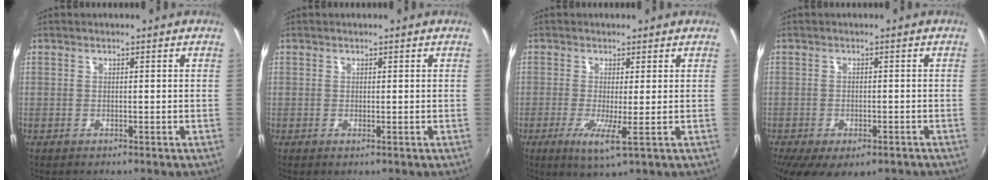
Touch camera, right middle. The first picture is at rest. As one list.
[{"total": 0.0}, {"total": 4.8, "force": [-1.1, -0.1, 4.7], "torque": [-0.099, -0.015, -0.023]}, {"total": 9.8, "force": [-6.0, 4.7, 6.1], "torque": [-0.132, -0.037, -0.086]}]